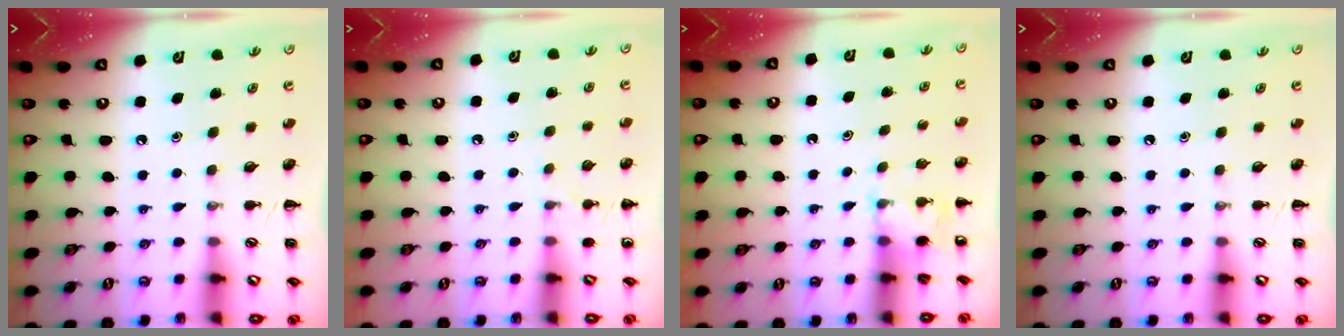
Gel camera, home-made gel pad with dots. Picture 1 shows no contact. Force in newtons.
{"total": 5.0, "press": 4.7, "slide": 1.7}
{"total": 4.6, "press": 4.4, "slide": 1.4}
{"total": 0.0}